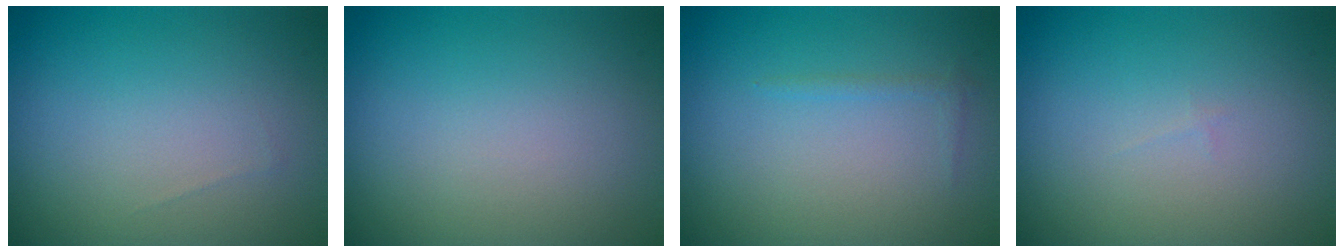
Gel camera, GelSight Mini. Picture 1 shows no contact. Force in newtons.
{"total": 0.0}
{"total": 0.6, "press": 0.6, "slide": 0.1}
{"total": 0.0}